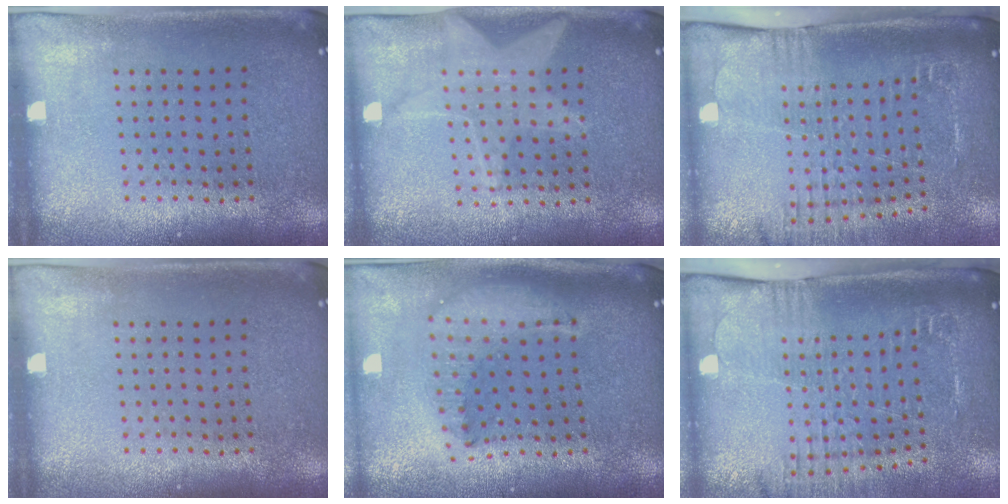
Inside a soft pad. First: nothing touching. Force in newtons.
{"total": 1.5, "press": 1.5, "slide": 0.3}
{"total": 2.6, "press": 2.0, "slide": 1.6}
{"total": 0.0}
{"total": 1.8, "press": 1.5, "slide": 0.9}
{"total": 2.6, "press": 2.1, "slide": 1.5}